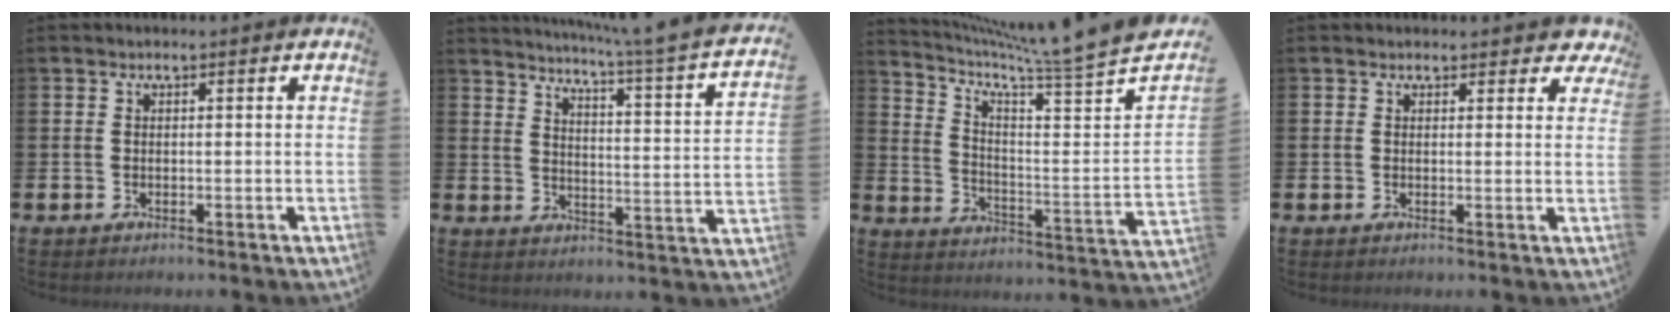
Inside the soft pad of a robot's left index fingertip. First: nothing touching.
{"total": 4.4, "force": [3.6, -0.8, 2.4], "torque": [-0.051, -0.044, 0.046]}
{"total": 6.1, "force": [5.4, -0.4, 2.8], "torque": [-0.064, -0.074, 0.076]}
{"total": 1.8, "force": [1.5, 1.1, 0.1], "torque": [0.010, -0.004, 0.022]}